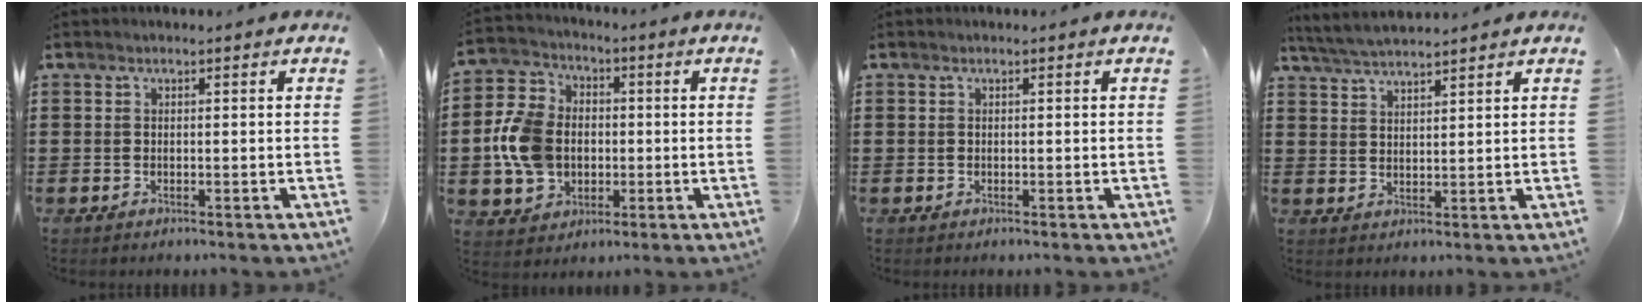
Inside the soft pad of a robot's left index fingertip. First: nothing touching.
{"total": 9.8, "force": [-0.9, 8.0, 5.7], "torque": [-0.147, 0.018, -0.016]}
{"total": 0.0}
{"total": 3.8, "force": [3.7, 0.0, 1.0], "torque": [-0.030, -0.009, 0.068]}